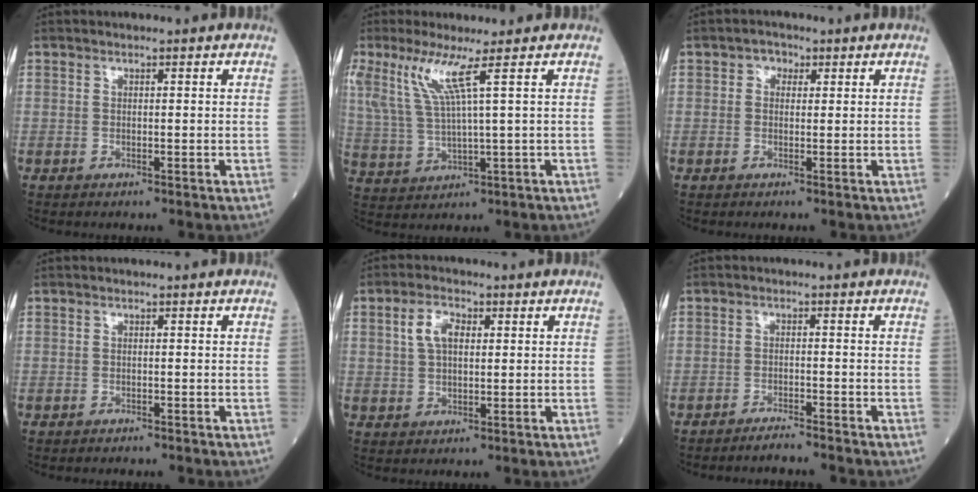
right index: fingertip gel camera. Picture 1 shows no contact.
{"total": 7.8, "force": [4.2, -0.7, 6.6], "torque": [-0.149, 0.005, 0.095]}
{"total": 1.6, "force": [0.4, 1.4, 0.7], "torque": [-0.009, 0.008, 0.000]}
{"total": 1.0, "force": [-1.0, 0.2, 0.4], "torque": [-0.010, -0.002, -0.013]}
{"total": 4.7, "force": [1.5, 2.4, 3.7], "torque": [-0.076, 0.013, 0.029]}
{"total": 2.5, "force": [-2.4, -0.3, 0.4], "torque": [-0.008, -0.007, -0.041]}